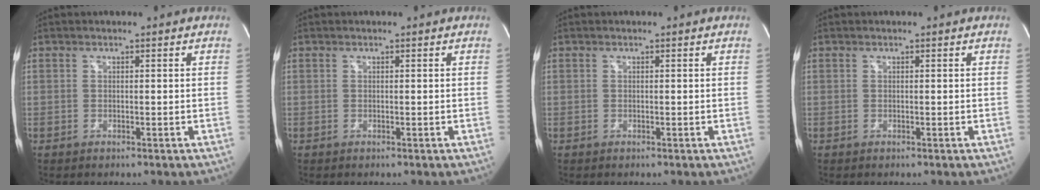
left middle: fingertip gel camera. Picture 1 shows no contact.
{"total": 0.0}
{"total": 0.0}
{"total": 0.0}